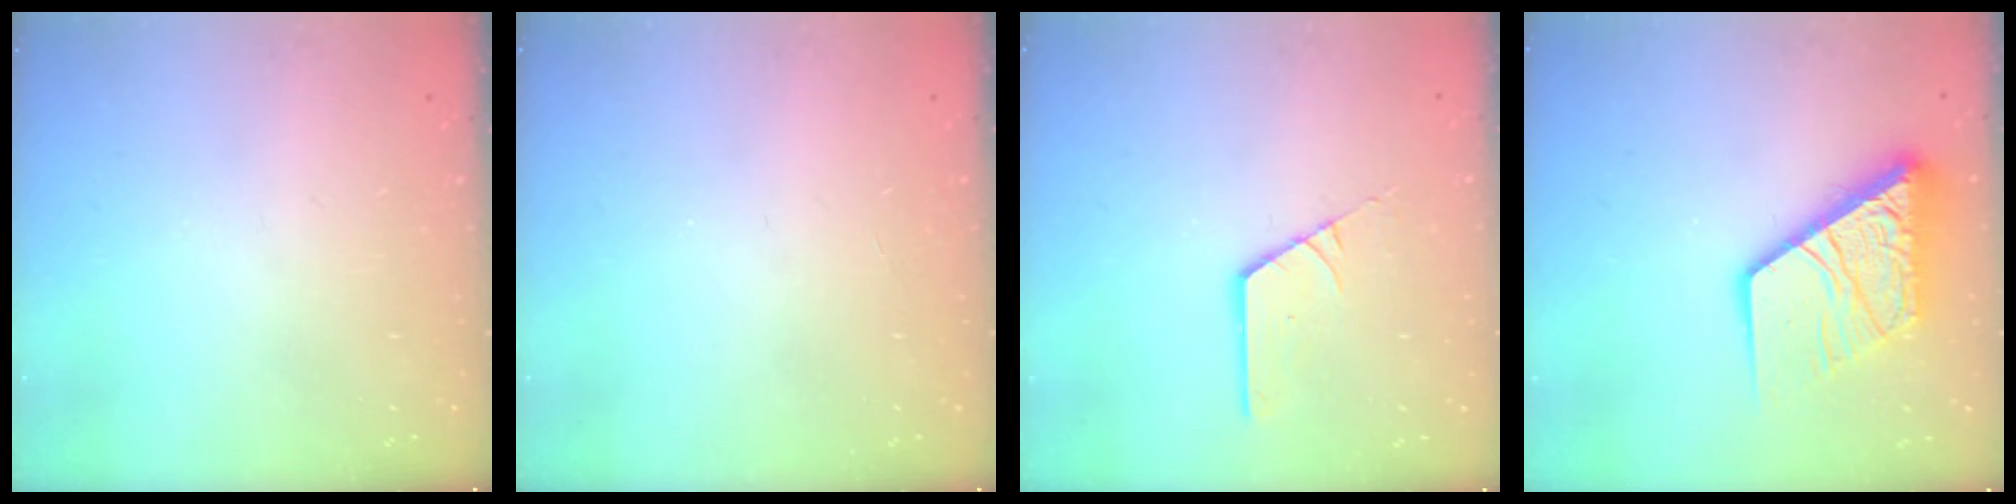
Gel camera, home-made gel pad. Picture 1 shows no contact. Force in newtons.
{"total": 0.0}
{"total": 2.5, "press": 2.5, "slide": 0.2}
{"total": 15.5, "press": 15.4, "slide": 1.9}